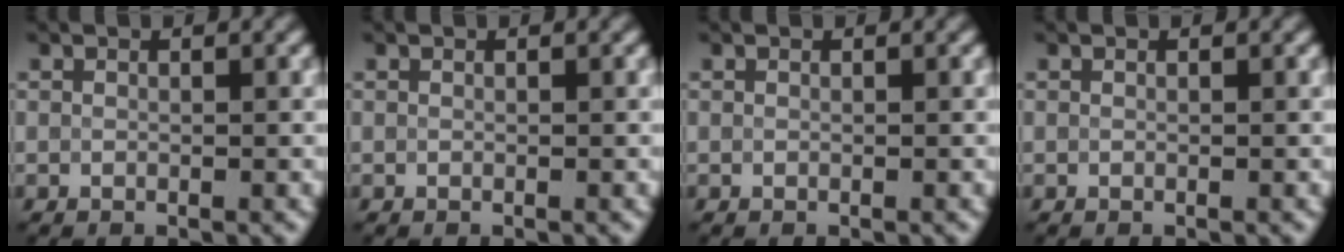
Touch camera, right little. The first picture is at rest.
{"total": 0.0}
{"total": 0.0}
{"total": 0.0}